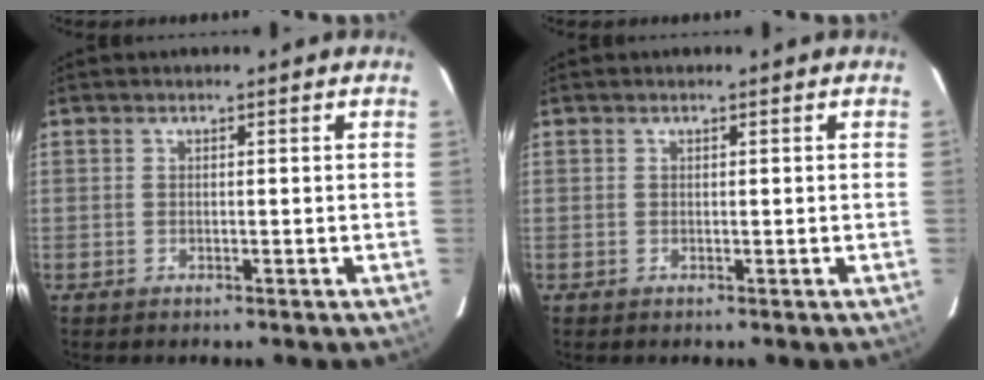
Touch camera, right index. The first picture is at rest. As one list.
[{"total": 0.0}]